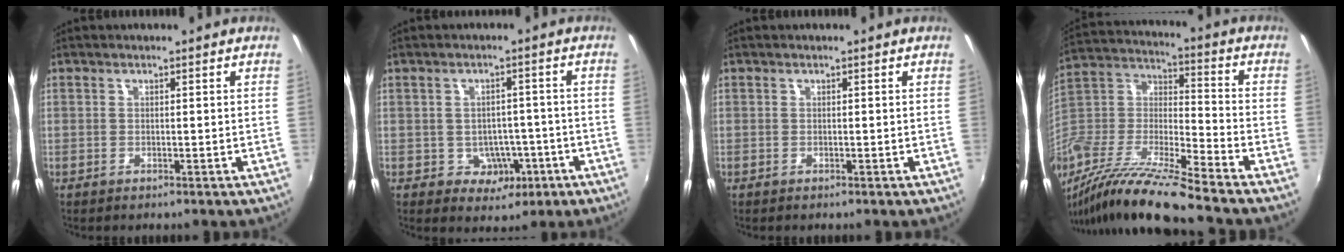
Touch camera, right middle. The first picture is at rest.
{"total": 5.7, "force": [-2.0, 4.9, 2.0], "torque": [-0.046, 0.012, -0.008]}
{"total": 0.0}
{"total": 18.9, "force": [-14.3, 1.5, 12.2], "torque": [-0.239, -0.020, -0.281]}